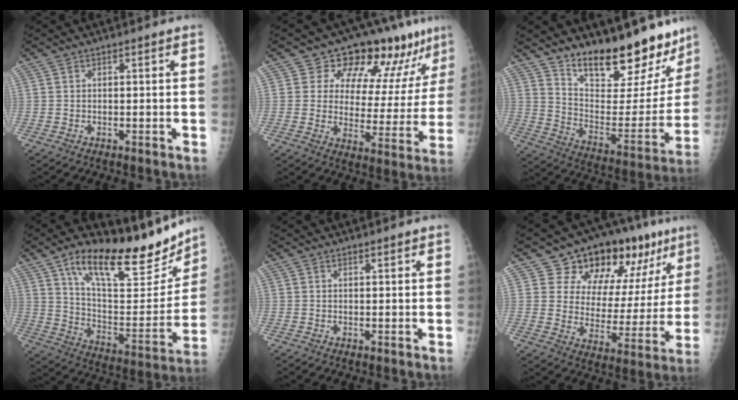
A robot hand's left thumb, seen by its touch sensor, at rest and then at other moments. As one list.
[{"total": 15.1, "force": [11.5, 6.9, 6.9], "torque": [-0.042, -0.071, 0.148]}, {"total": 24.7, "force": [20.3, 8.1, 11.5], "torque": [-0.131, -0.126, 0.296]}, {"total": 25.2, "force": [17.5, 8.8, 15.9], "torque": [-0.195, -0.067, 0.284]}, {"total": 0.8, "force": [0.7, 0.2, 0.3], "torque": [-0.003, -0.004, 0.012]}, {"total": 20.0, "force": [11.9, 10.8, 12.0], "torque": [-0.105, -0.040, 0.179]}]